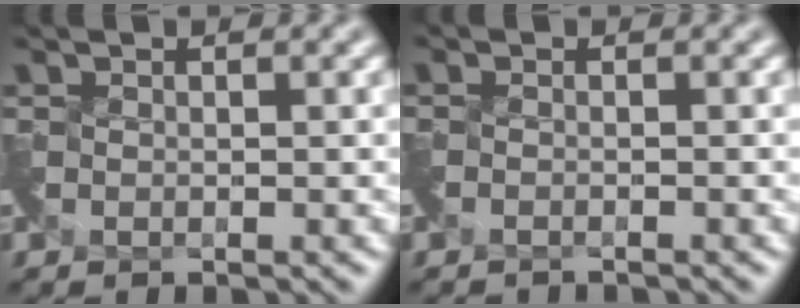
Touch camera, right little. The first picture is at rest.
{"total": 1.7, "force": [-1.6, -0.2, -0.6], "torque": [0.011, -0.018, -0.032]}